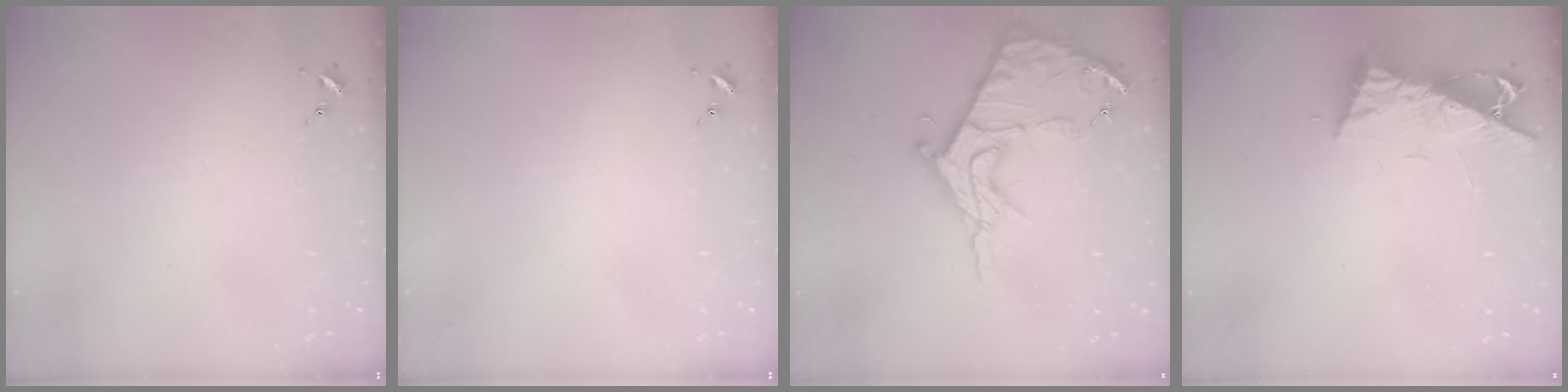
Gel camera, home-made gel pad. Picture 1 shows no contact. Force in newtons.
{"total": 0.0}
{"total": 16.8, "press": 16.8, "slide": 1.3}
{"total": 9.7, "press": 9.7, "slide": 0.7}